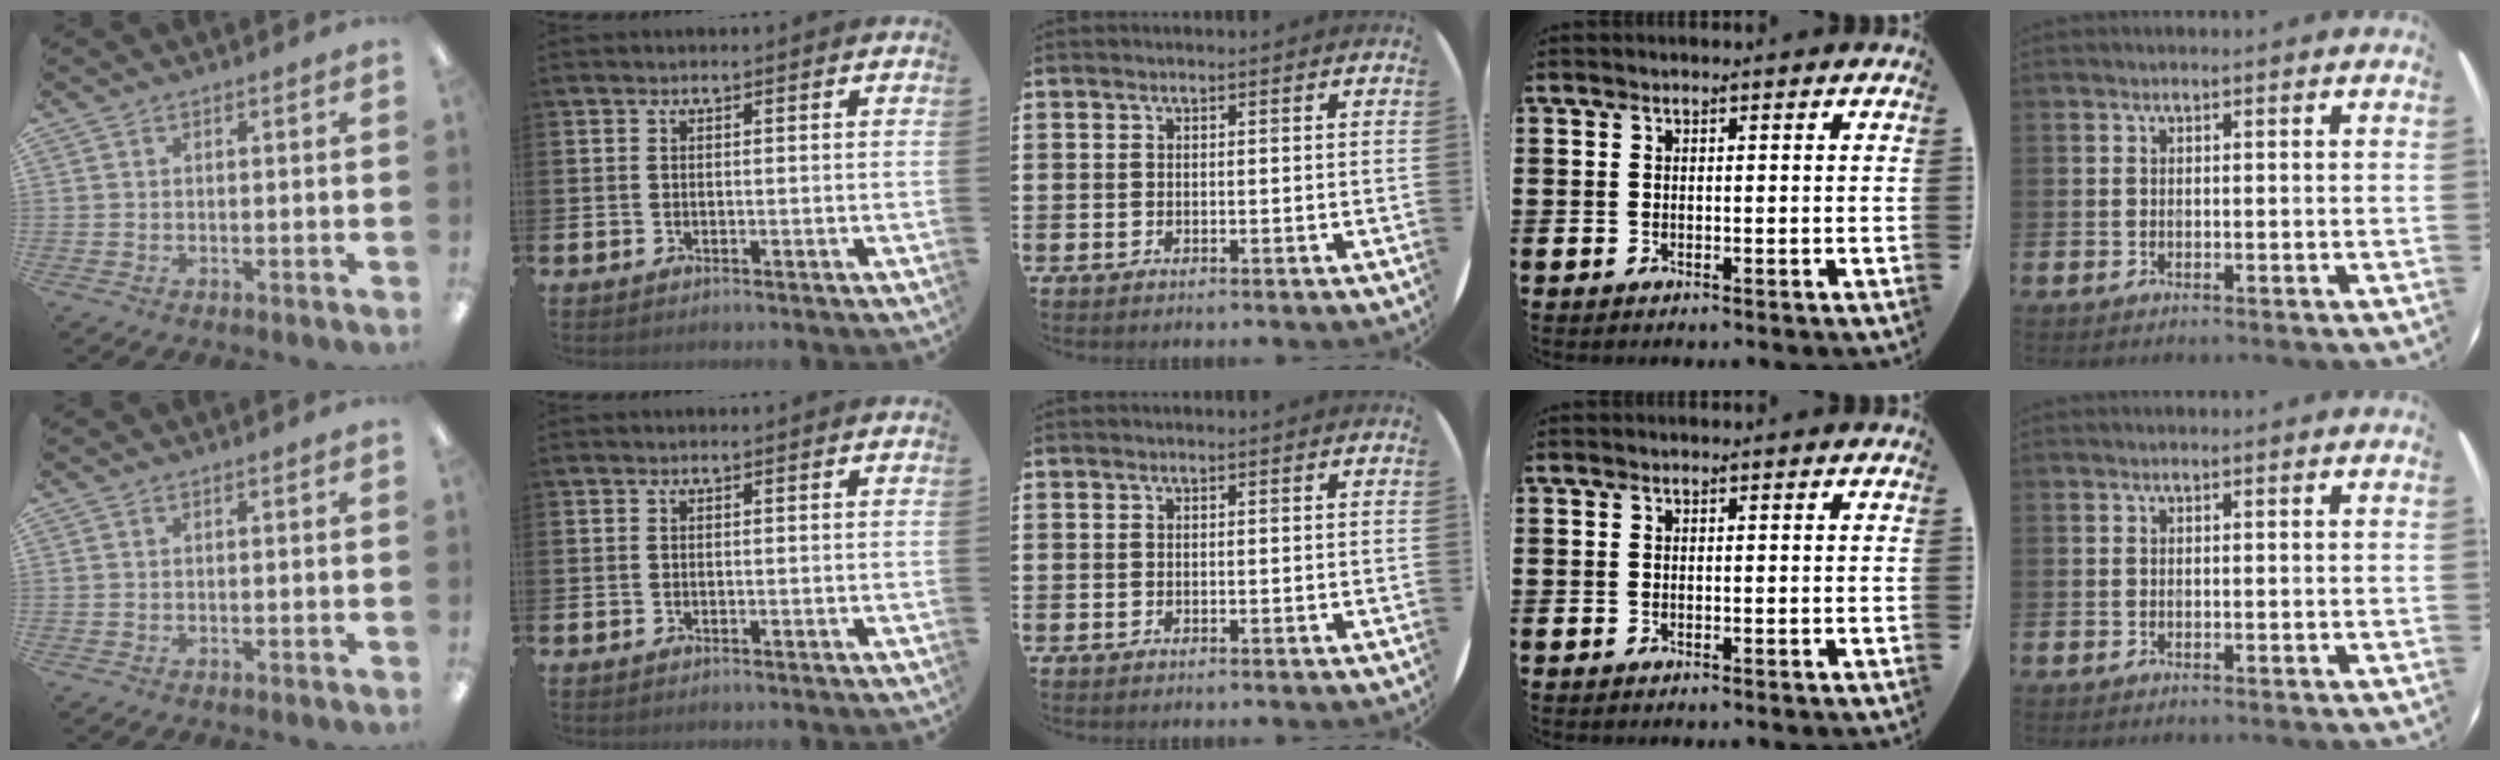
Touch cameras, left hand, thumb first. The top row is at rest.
{}